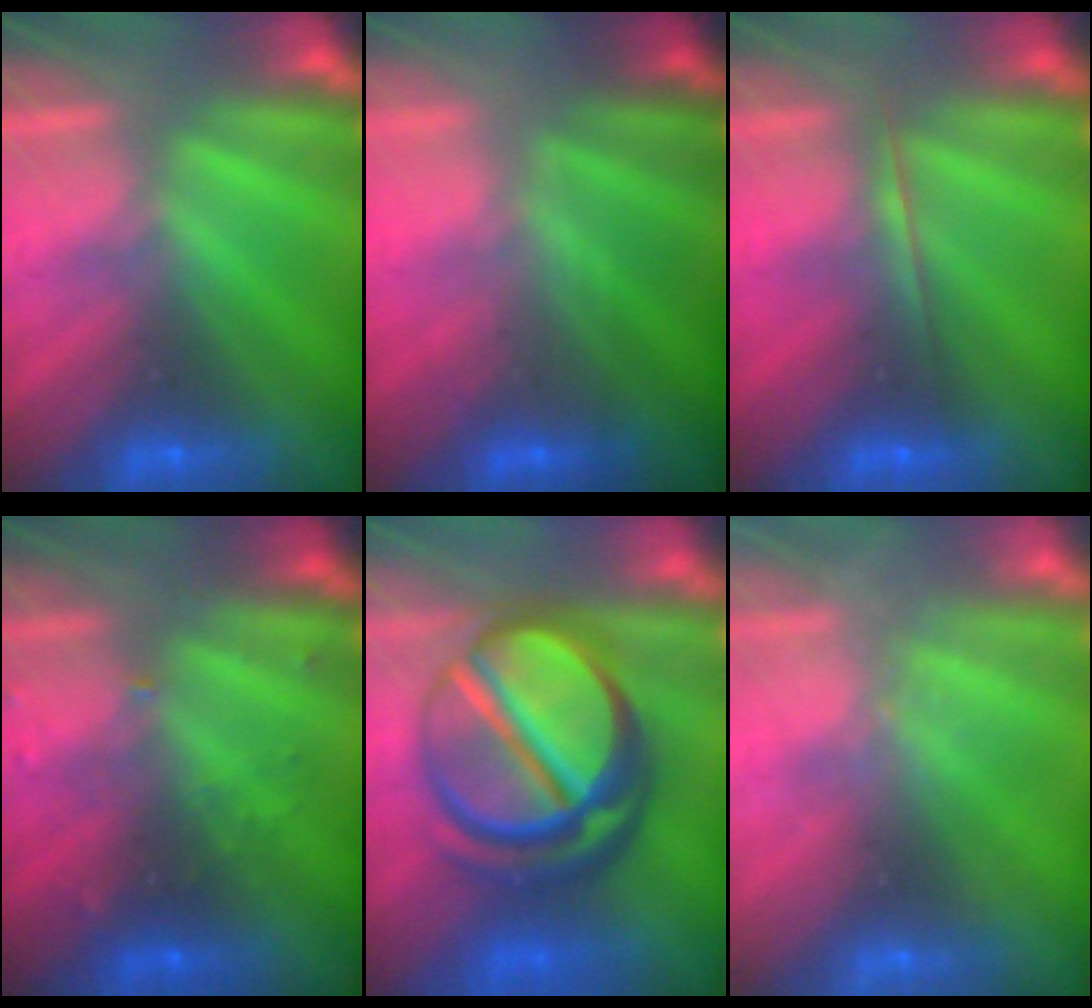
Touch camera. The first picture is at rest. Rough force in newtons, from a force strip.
{"total": 2.0}
{"total": 1.6}
{"total": 2.9}
{"total": 7.3}
{"total": 2.3}